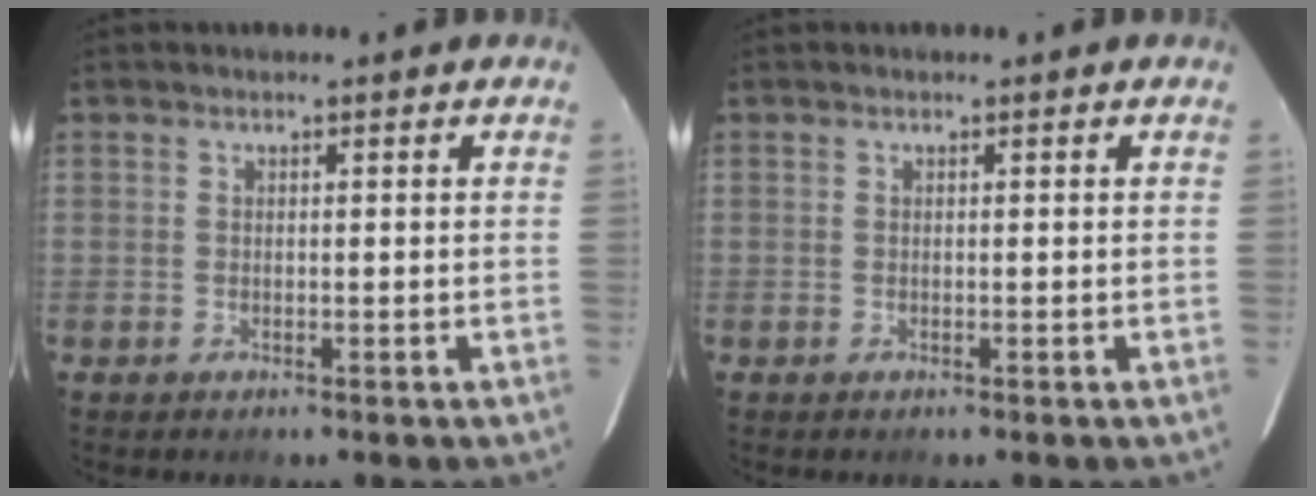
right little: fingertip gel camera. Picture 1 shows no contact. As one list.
[{"total": 0.0}]